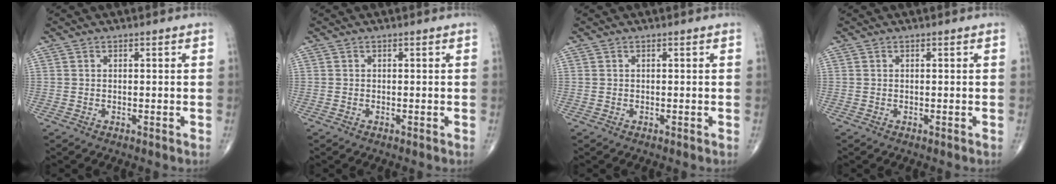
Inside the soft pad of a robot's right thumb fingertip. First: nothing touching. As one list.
[{"total": 0.0}, {"total": 0.0}, {"total": 0.0}]